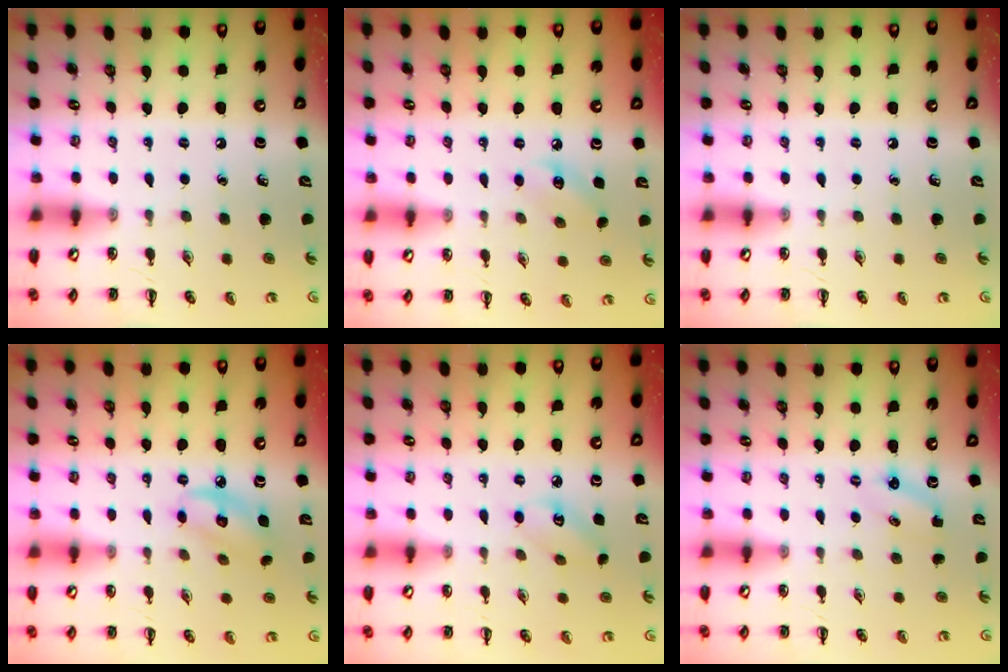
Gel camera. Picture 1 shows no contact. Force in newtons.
{"total": 5.4, "press": 5.2, "slide": 1.5}
{"total": 0.0}
{"total": 6.7, "press": 6.7, "slide": 0.3}
{"total": 3.7, "press": 3.6, "slide": 0.6}
{"total": 2.8, "press": 2.7, "slide": 0.7}